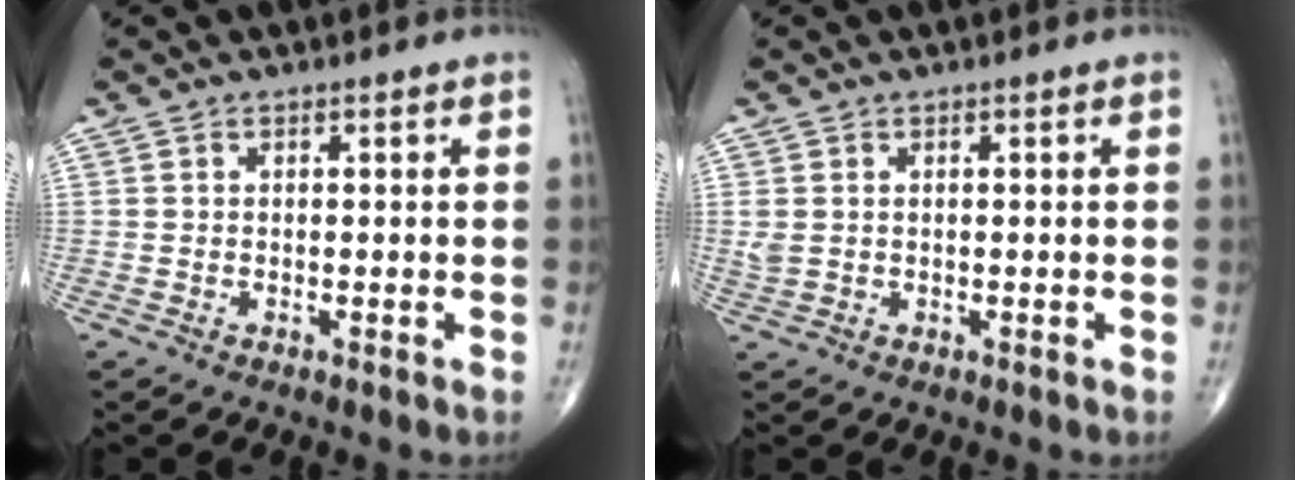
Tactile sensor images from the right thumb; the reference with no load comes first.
{"total": 1.8, "force": [0.4, 1.3, 1.2], "torque": [-0.035, 0.005, 0.011]}